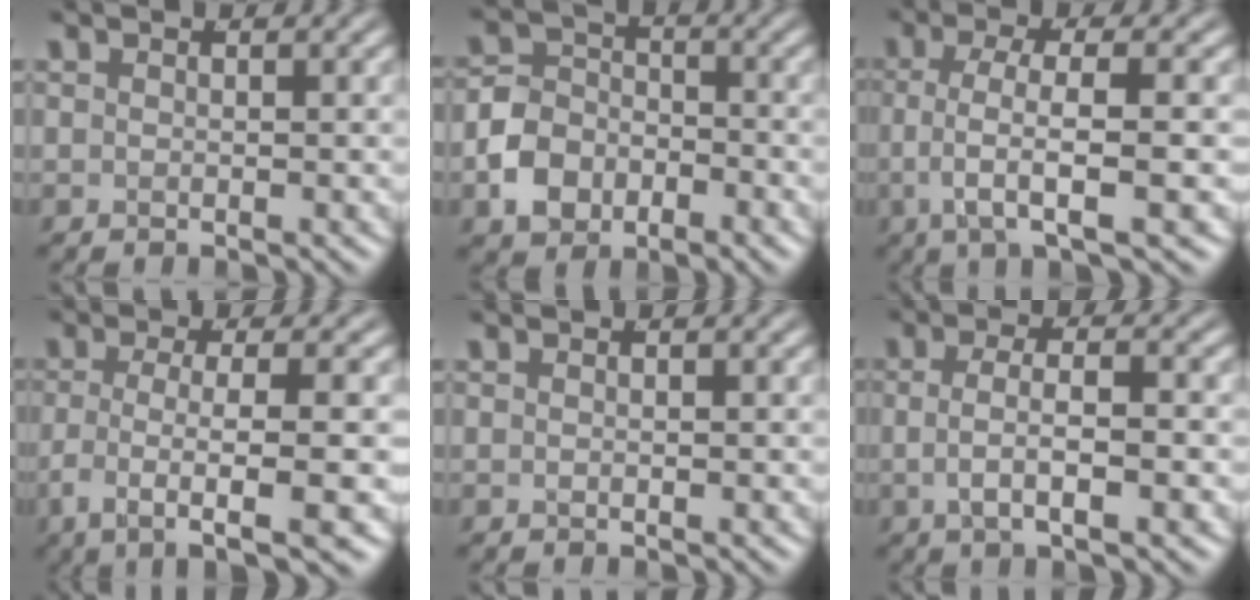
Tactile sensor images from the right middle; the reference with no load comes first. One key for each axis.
{"total": 5.3, "fx": -1.8, "fy": 4.3, "fz": 2.4, "tx": -0.032, "ty": -0.006, "tz": -0.034}
{"total": 5.4, "fx": -0.9, "fy": 1.8, "fz": 5.0, "tx": -0.097, "ty": -0.014, "tz": -0.013}
{"total": 7.3, "fx": -4.0, "fy": 1.9, "fz": 5.8, "tx": -0.105, "ty": -0.030, "tz": -0.050}
{"total": 0.0}
{"total": 3.9, "fx": -1.0, "fy": 1.5, "fz": 3.4, "tx": -0.056, "ty": -0.004, "tz": -0.017}